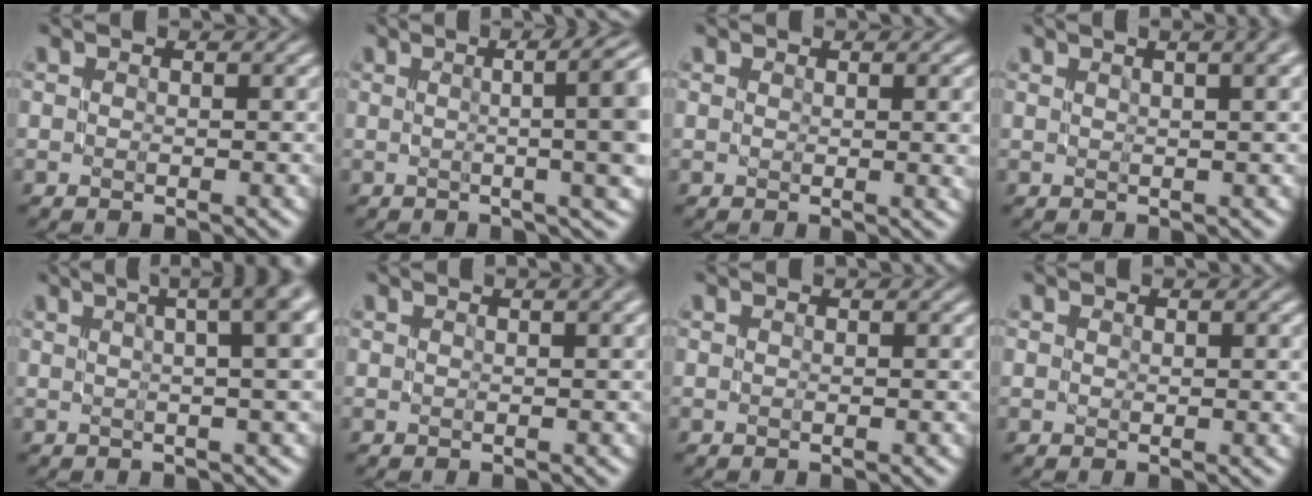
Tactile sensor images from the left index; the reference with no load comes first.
{"total": 10.8, "force": [1.8, 3.6, 10.0], "torque": [-0.067, 0.029, 0.009]}
{"total": 2.2, "force": [0.6, 0.7, 2.0], "torque": [-0.025, -0.002, 0.011]}
{"total": 9.8, "force": [5.1, 4.5, 7.1], "torque": [-0.023, 0.064, 0.023]}
{"total": 11.3, "force": [4.2, 4.8, 9.4], "torque": [-0.066, 0.065, 0.024]}
{"total": 4.0, "force": [1.9, 1.8, 3.1], "torque": [-0.015, 0.014, 0.001]}
{"total": 0.0}
{"total": 1.6, "force": [0.4, 0.9, 1.2], "torque": [-0.015, -0.002, 0.008]}